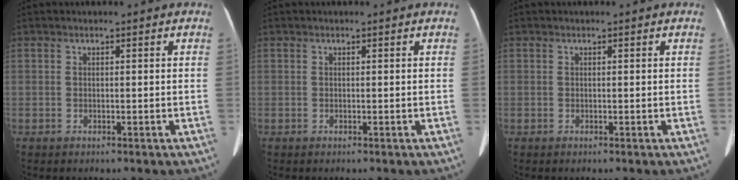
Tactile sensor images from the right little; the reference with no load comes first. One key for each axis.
{"total": 0.0}
{"total": 0.0}